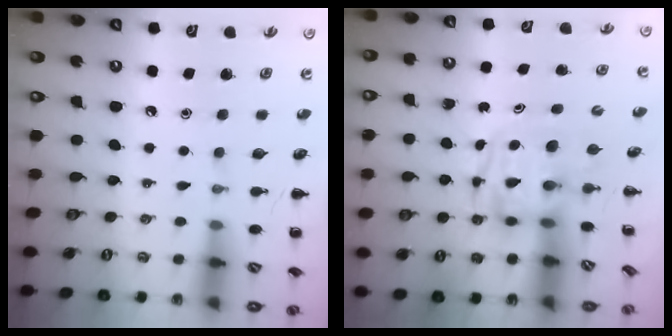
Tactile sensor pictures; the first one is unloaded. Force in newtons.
{"total": 3.8, "press": 3.7, "slide": 0.5}